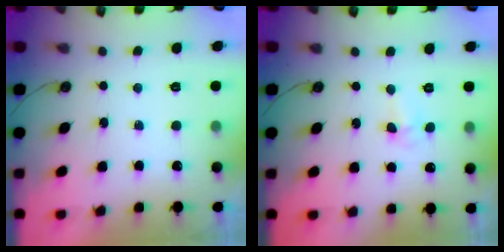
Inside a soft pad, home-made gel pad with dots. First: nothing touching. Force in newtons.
{"total": 2.5, "press": 2.4, "slide": 0.9}